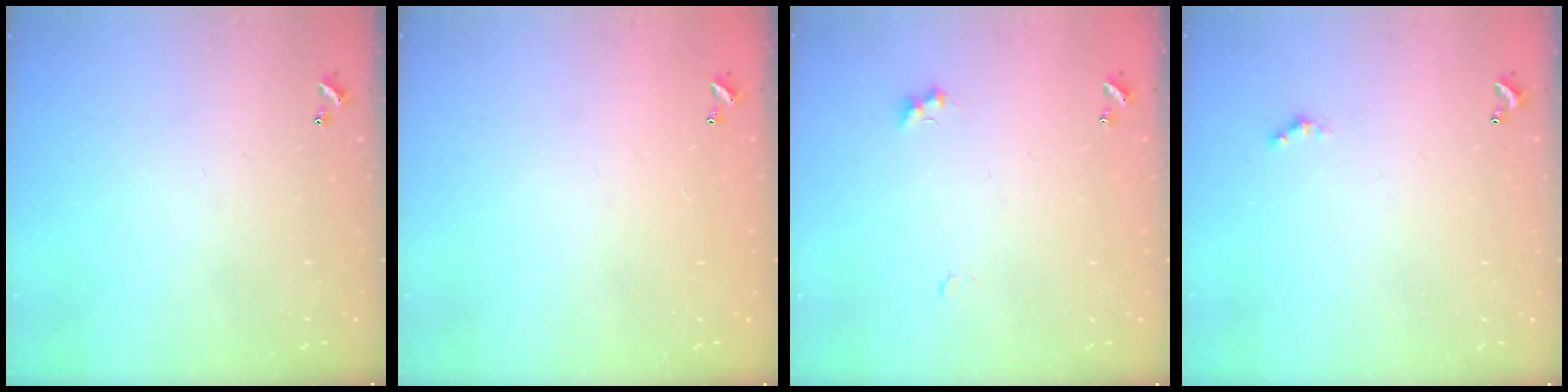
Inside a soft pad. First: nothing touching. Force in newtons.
{"total": 2.9, "press": 2.9, "slide": 0.1}
{"total": 3.8, "press": 3.7, "slide": 0.7}
{"total": 1.6, "press": 1.5, "slide": 0.4}